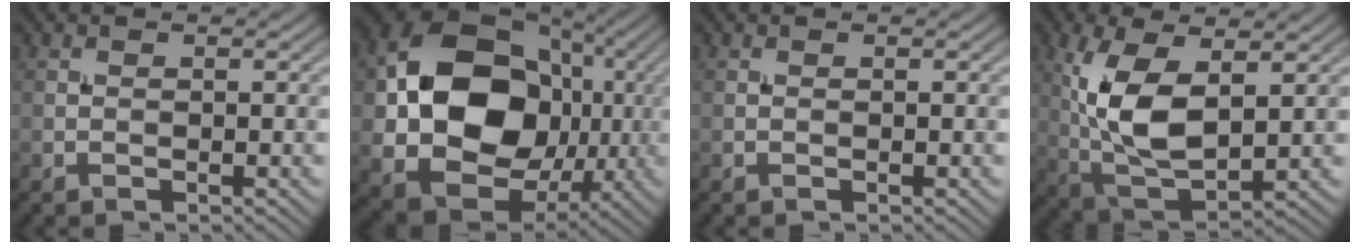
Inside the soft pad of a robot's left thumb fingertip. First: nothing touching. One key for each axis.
{"total": 17.9, "fx": 0.8, "fy": 13.9, "fz": 11.2, "tx": -0.225, "ty": -0.020, "tz": 0.028}
{"total": 0.0}
{"total": 10.3, "fx": 2.2, "fy": 4.7, "fz": 8.9, "tx": -0.204, "ty": -0.004, "tz": 0.043}